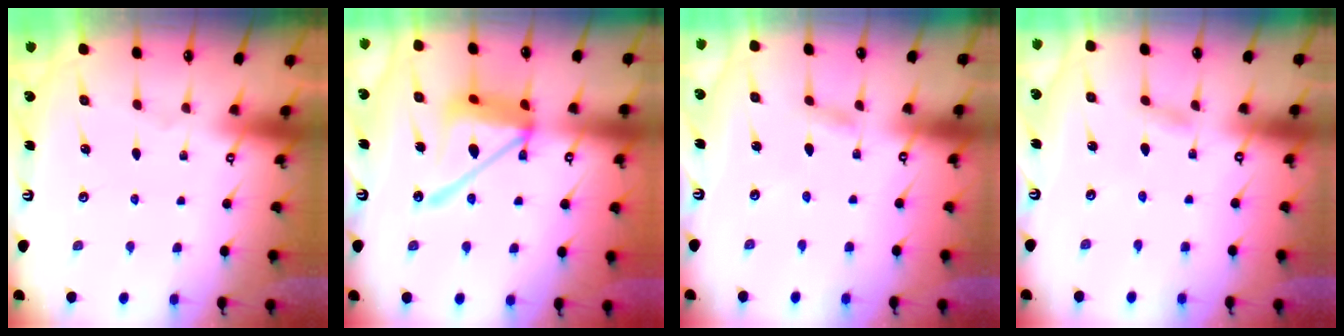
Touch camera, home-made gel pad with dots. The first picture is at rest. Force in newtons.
{"total": 16.2, "press": 16.1, "slide": 1.7}
{"total": 1.9, "press": 1.9, "slide": 0.2}
{"total": 2.4, "press": 2.3, "slide": 0.3}